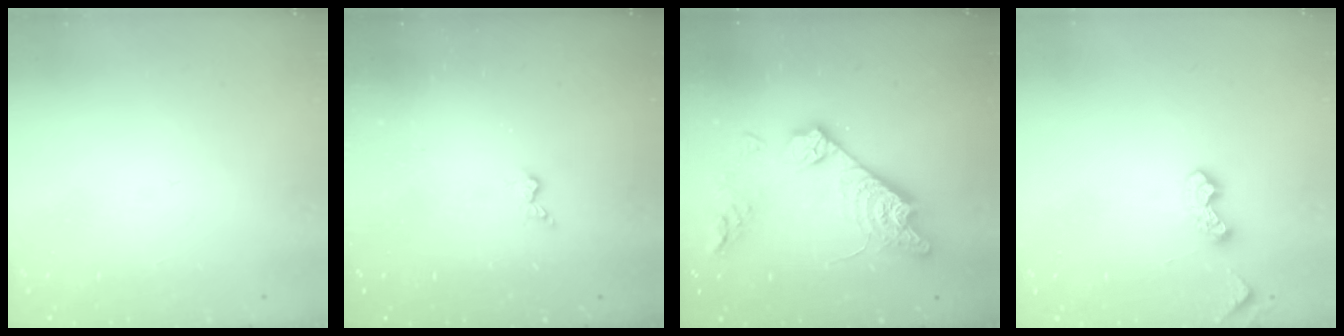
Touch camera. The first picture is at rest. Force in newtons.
{"total": 3.7, "press": 3.6, "slide": 0.6}
{"total": 18.0, "press": 17.9, "slide": 1.5}
{"total": 4.5, "press": 4.5, "slide": 0.6}